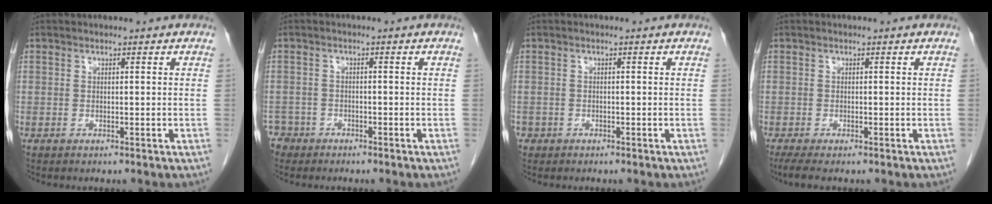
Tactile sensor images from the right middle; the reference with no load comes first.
{"total": 2.8, "force": [-2.3, 1.6, -0.6], "torque": [0.006, 0.005, -0.045]}
{"total": 1.0, "force": [-0.6, 0.8, 0.1], "torque": [-0.008, 0.002, -0.009]}
{"total": 2.6, "force": [-1.8, 0.5, 1.7], "torque": [-0.033, -0.010, -0.030]}